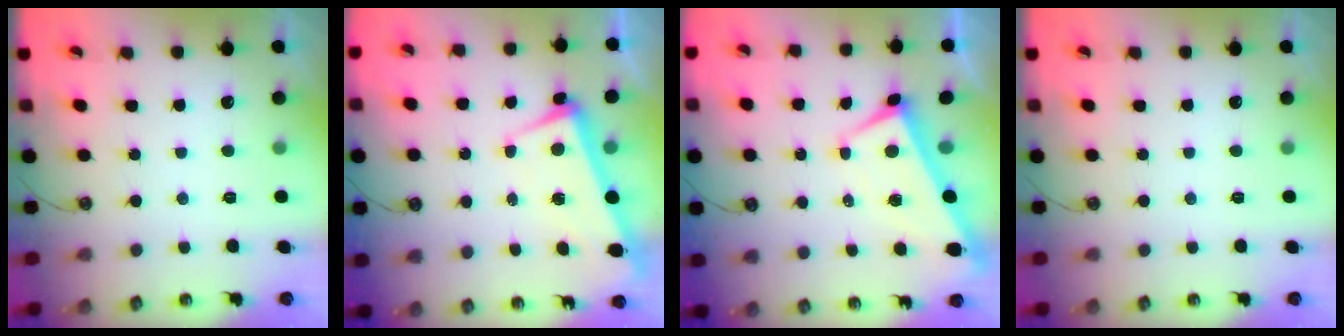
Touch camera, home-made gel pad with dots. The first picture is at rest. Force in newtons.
{"total": 2.2, "press": 2.1, "slide": 0.9}
{"total": 2.2, "press": 2.1, "slide": 0.6}
{"total": 0.0}